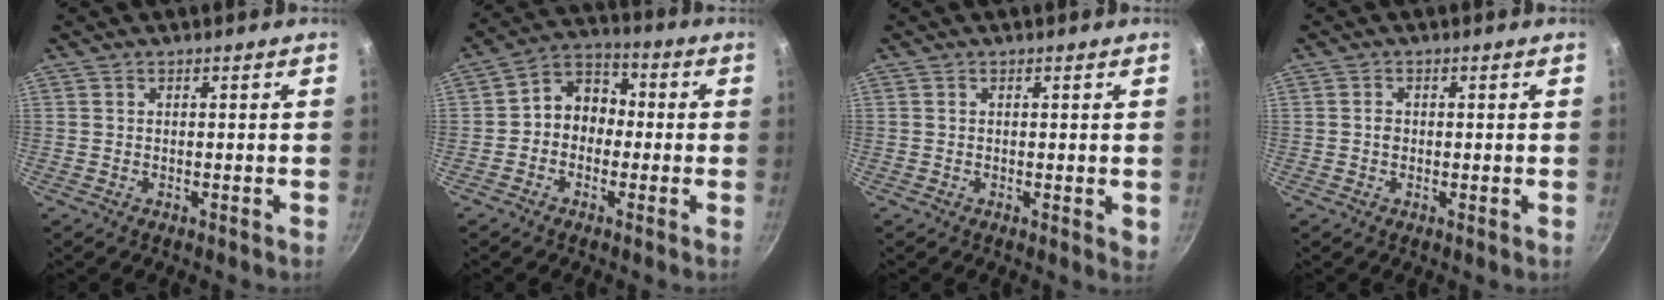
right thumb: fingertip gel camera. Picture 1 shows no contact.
{"total": 8.3, "force": [-0.8, 6.8, 4.6], "torque": [-0.030, 0.034, -0.035]}
{"total": 1.6, "force": [0.4, 0.7, 1.4], "torque": [-0.014, -0.003, 0.003]}
{"total": 1.3, "force": [-0.1, 1.0, 0.8], "torque": [-0.012, 0.002, -0.003]}